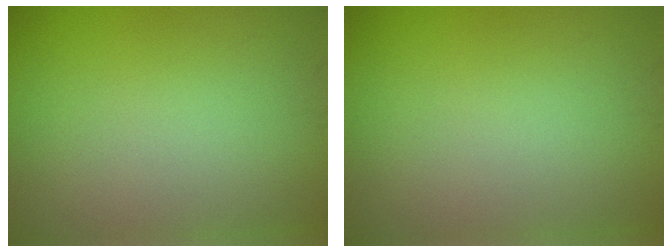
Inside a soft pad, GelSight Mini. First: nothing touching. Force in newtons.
{"total": 0.0}